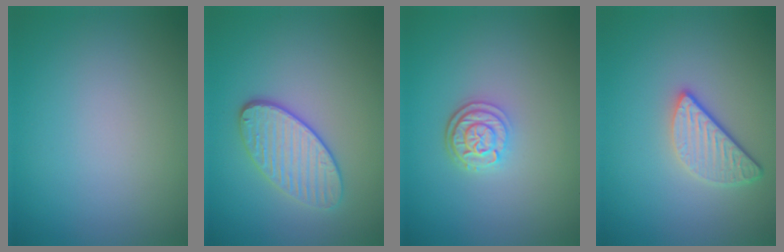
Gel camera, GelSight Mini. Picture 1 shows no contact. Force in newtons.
{"total": 3.7, "press": 3.2, "slide": 1.7}
{"total": 2.9, "press": 2.4, "slide": 1.7}
{"total": 3.2, "press": 2.6, "slide": 1.9}